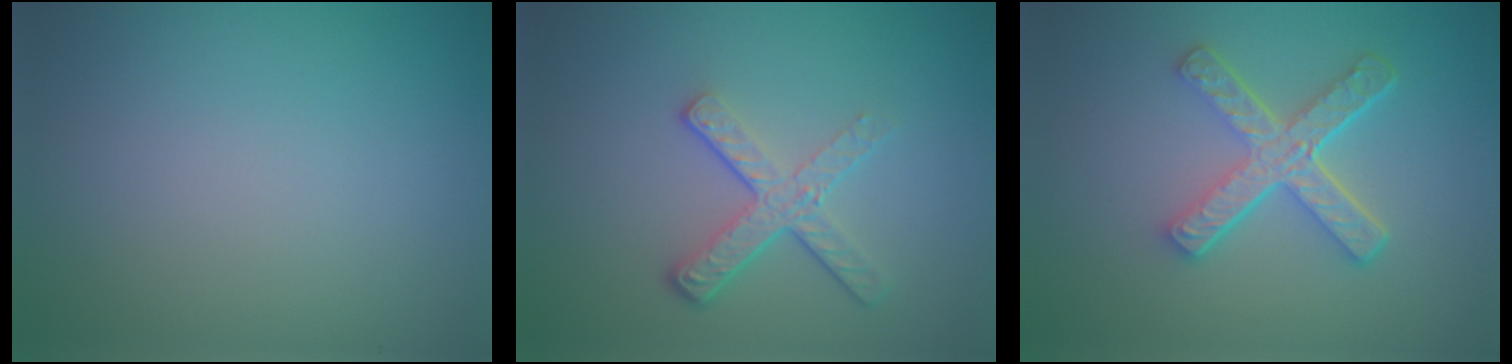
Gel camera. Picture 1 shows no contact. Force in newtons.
{"total": 4.1, "press": 2.7, "slide": 3.0}
{"total": 5.1, "press": 3.6, "slide": 3.5}